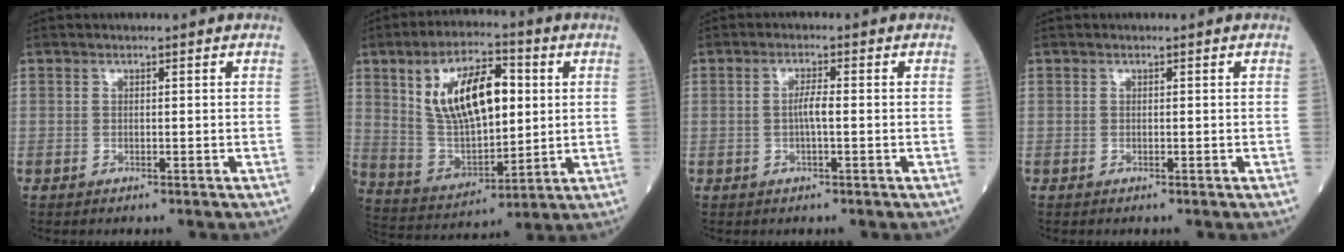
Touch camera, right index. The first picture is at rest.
{"total": 15.3, "force": [4.2, 6.5, 13.2], "torque": [-0.247, 0.018, 0.084]}
{"total": 2.4, "force": [-0.2, 0.1, 2.3], "torque": [-0.047, 0.002, -0.002]}
{"total": 0.0}